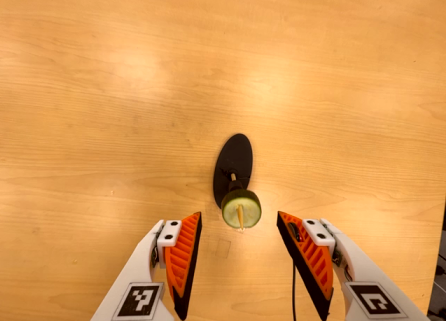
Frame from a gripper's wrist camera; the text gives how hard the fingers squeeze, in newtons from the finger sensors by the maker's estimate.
{"total": 0.0}